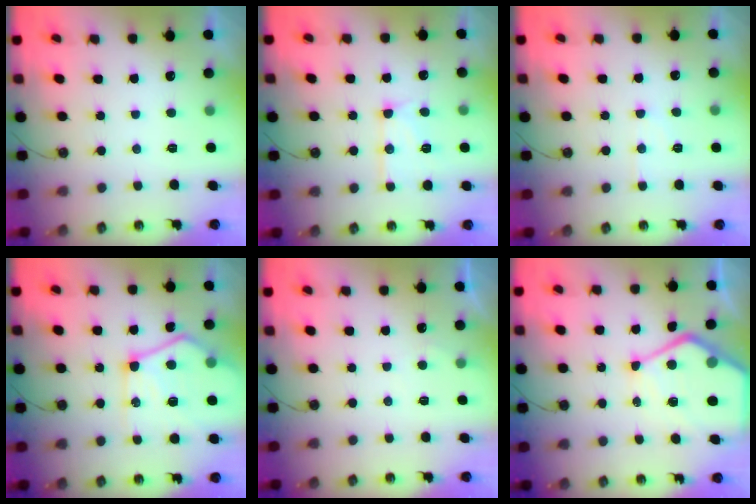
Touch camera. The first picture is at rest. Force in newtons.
{"total": 11.9, "press": 11.9, "slide": 0.8}
{"total": 6.8, "press": 6.8, "slide": 0.7}
{"total": 18.3, "press": 18.2, "slide": 1.7}
{"total": 2.3, "press": 2.2, "slide": 0.3}
{"total": 16.4, "press": 16.4, "slide": 1.5}